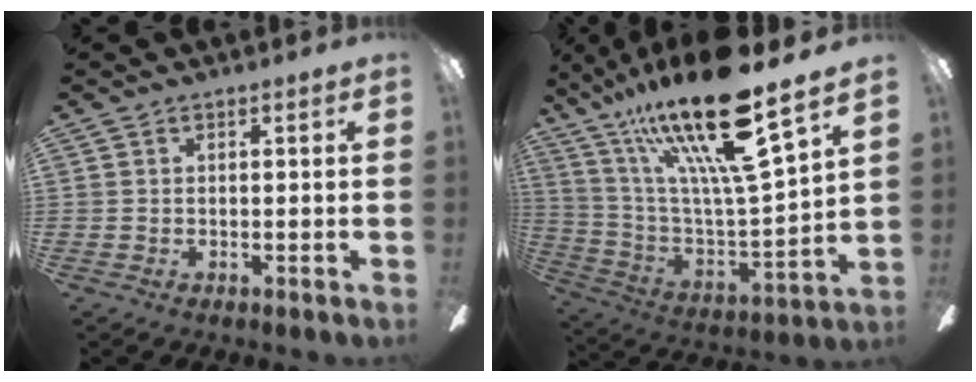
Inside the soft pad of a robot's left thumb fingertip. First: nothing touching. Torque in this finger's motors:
{"motor_torque": [1.18, 0.44, 2.23, -0.54, 0.44]}